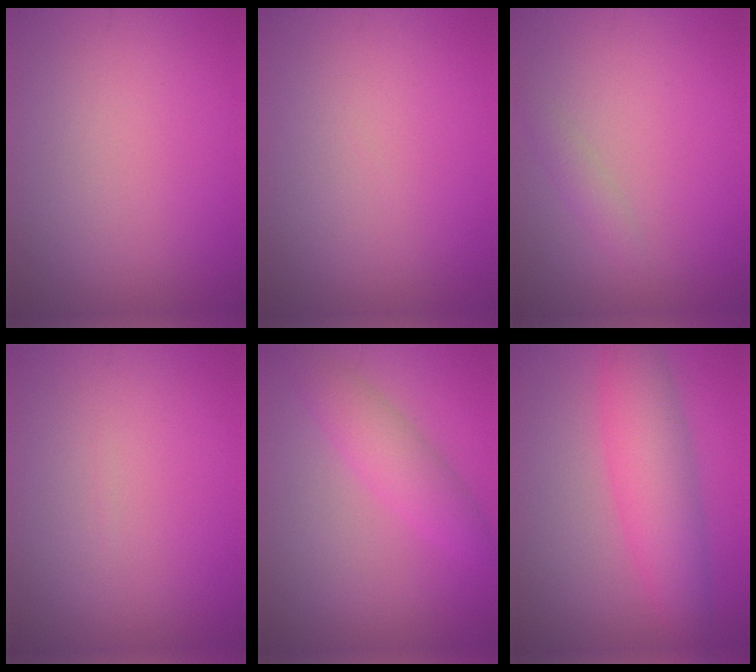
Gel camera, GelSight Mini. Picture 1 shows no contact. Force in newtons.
{"total": 0.0}
{"total": 1.1, "press": 1.1, "slide": 0.0}
{"total": 0.0}
{"total": 2.4, "press": 2.4, "slide": 0.2}
{"total": 5.4, "press": 5.4, "slide": 0.1}